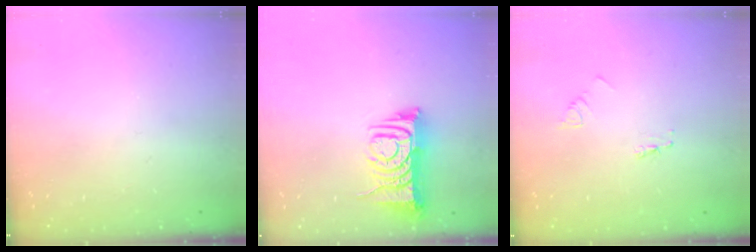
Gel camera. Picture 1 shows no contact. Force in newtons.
{"total": 9.0, "press": 8.9, "slide": 1.0}
{"total": 2.1, "press": 2.1, "slide": 0.1}